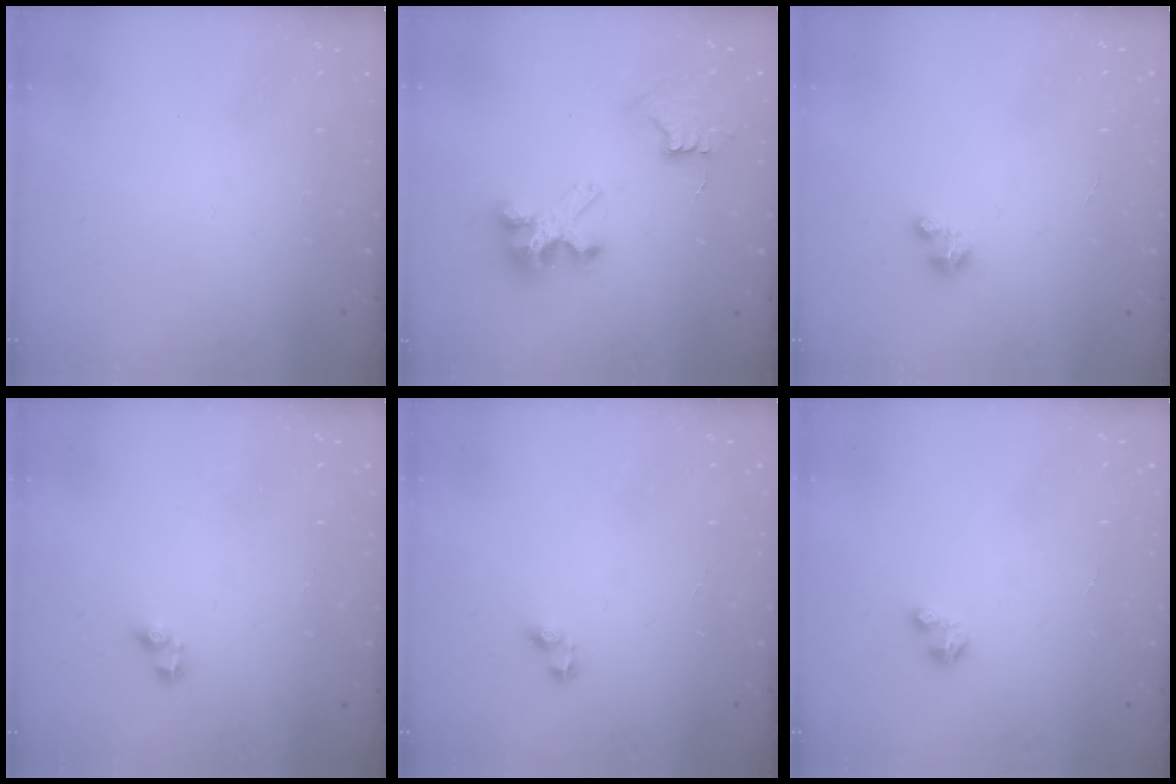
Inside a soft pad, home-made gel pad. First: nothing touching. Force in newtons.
{"total": 8.9, "press": 8.8, "slide": 0.7}
{"total": 2.6, "press": 2.6, "slide": 0.2}
{"total": 3.0, "press": 3.0, "slide": 0.5}
{"total": 2.6, "press": 2.6, "slide": 0.2}
{"total": 2.2, "press": 2.2, "slide": 0.4}